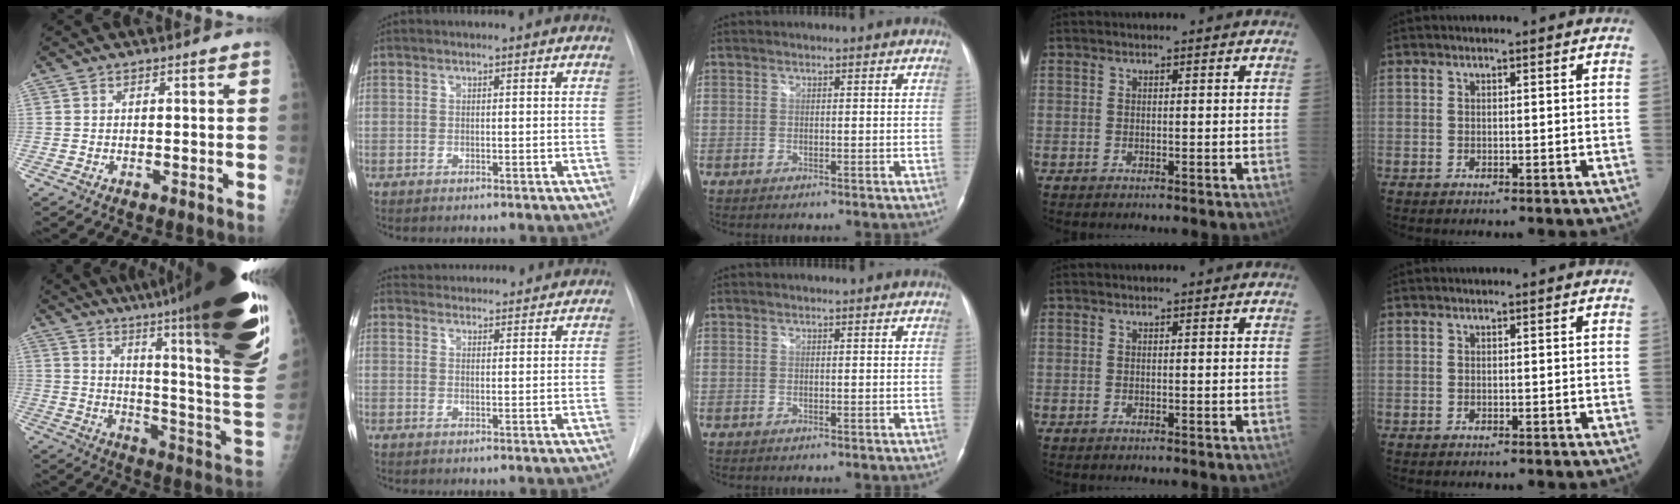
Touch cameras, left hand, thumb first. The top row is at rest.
{"thumb": {"total": 34.9, "force": [23.4, 3.4, 25.6], "torque": [-0.274, -0.110, 0.328]}, "index": {"total": 11.7, "force": [11.3, 2.4, 2.3], "torque": [-0.025, 0.028, 0.146]}}